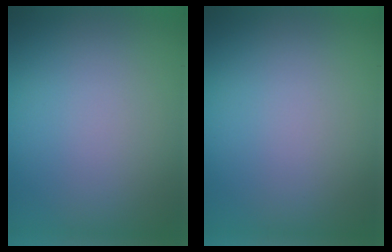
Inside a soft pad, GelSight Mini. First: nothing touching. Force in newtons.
{"total": 0.0}